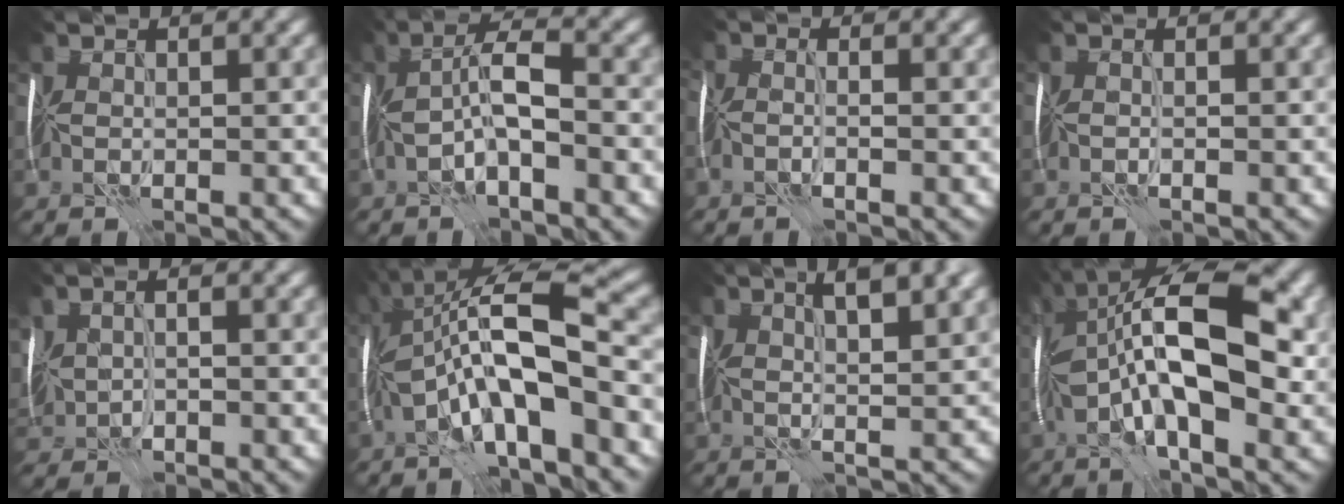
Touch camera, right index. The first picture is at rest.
{"total": 3.6, "force": [-1.5, 0.7, 3.3], "torque": [-0.067, 0.009, -0.031]}
{"total": 1.5, "force": [-1.4, 0.0, 0.5], "torque": [-0.006, -0.007, -0.032]}
{"total": 1.1, "force": [-0.6, -0.4, -0.8], "torque": [0.008, -0.004, -0.009]}
{"total": 3.5, "force": [-0.9, 2.1, 2.7], "torque": [-0.075, -0.011, -0.011]}
{"total": 11.1, "force": [-2.8, 3.0, 10.3], "torque": [-0.179, 0.018, -0.055]}
{"total": 5.9, "force": [3.0, 2.2, 4.6], "torque": [-0.044, 0.031, 0.023]}
{"total": 12.7, "force": [0.6, 5.2, 11.6], "torque": [-0.192, 0.022, 0.001]}